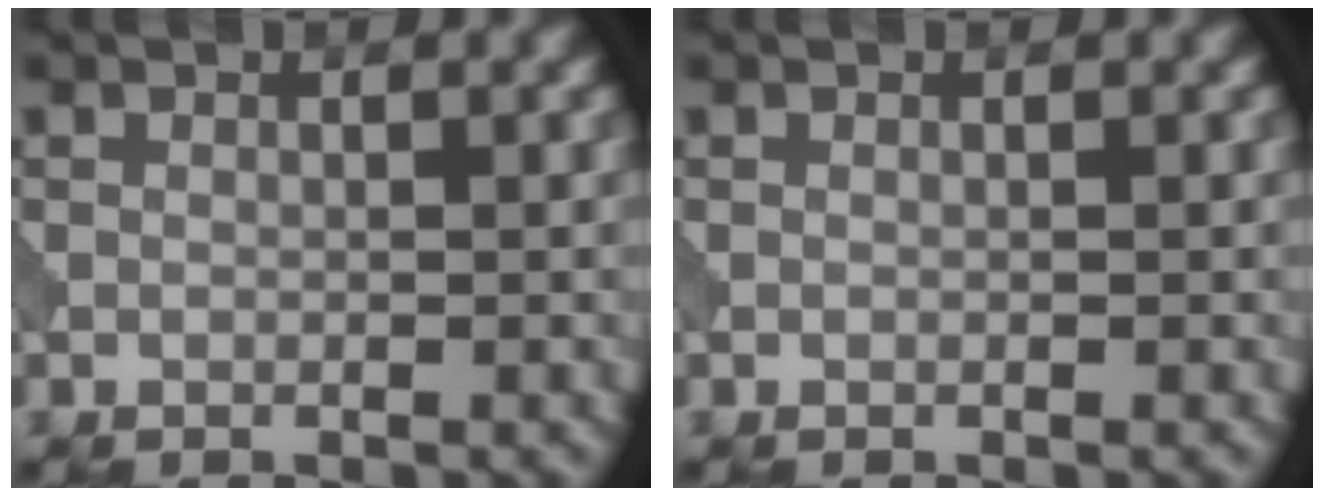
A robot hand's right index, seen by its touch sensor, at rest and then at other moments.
{"total": 0.0}